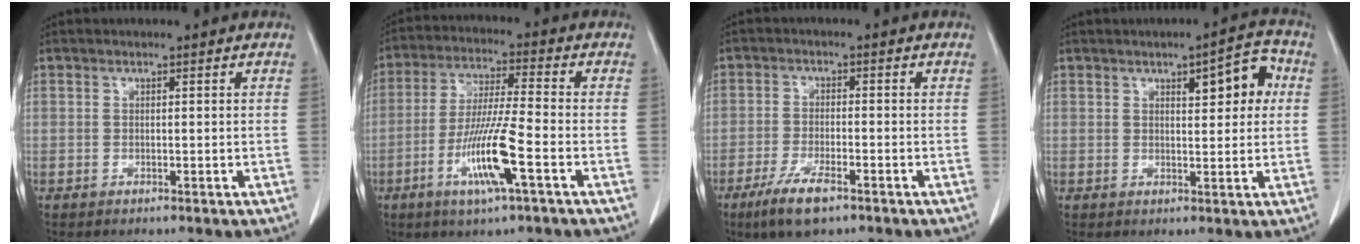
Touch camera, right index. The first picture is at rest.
{"total": 11.1, "force": [-4.3, 0.1, 10.3], "torque": [-0.203, -0.014, -0.084]}
{"total": 6.5, "force": [-4.1, 1.3, 4.8], "torque": [-0.101, -0.013, -0.070]}
{"total": 6.3, "force": [2.0, 2.0, 5.6], "torque": [-0.071, 0.017, 0.026]}